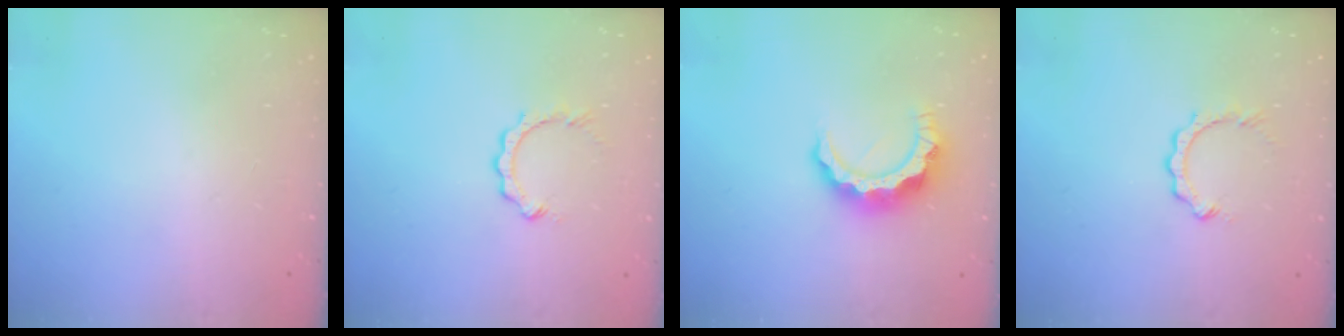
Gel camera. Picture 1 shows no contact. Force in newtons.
{"total": 2.9, "press": 2.9, "slide": 0.3}
{"total": 9.0, "press": 8.9, "slide": 0.8}
{"total": 2.9, "press": 2.9, "slide": 0.3}